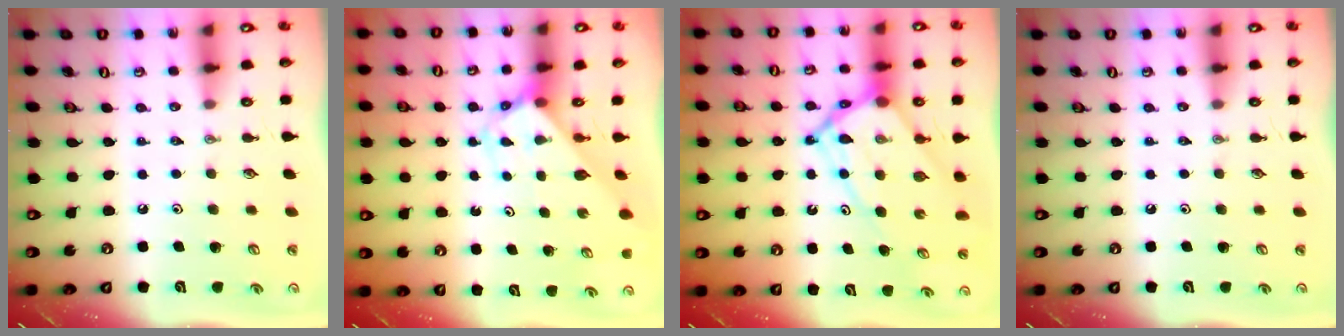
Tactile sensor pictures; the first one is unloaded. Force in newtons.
{"total": 2.8, "press": 2.8, "slide": 0.1}
{"total": 14.8, "press": 14.7, "slide": 1.4}
{"total": 0.0}